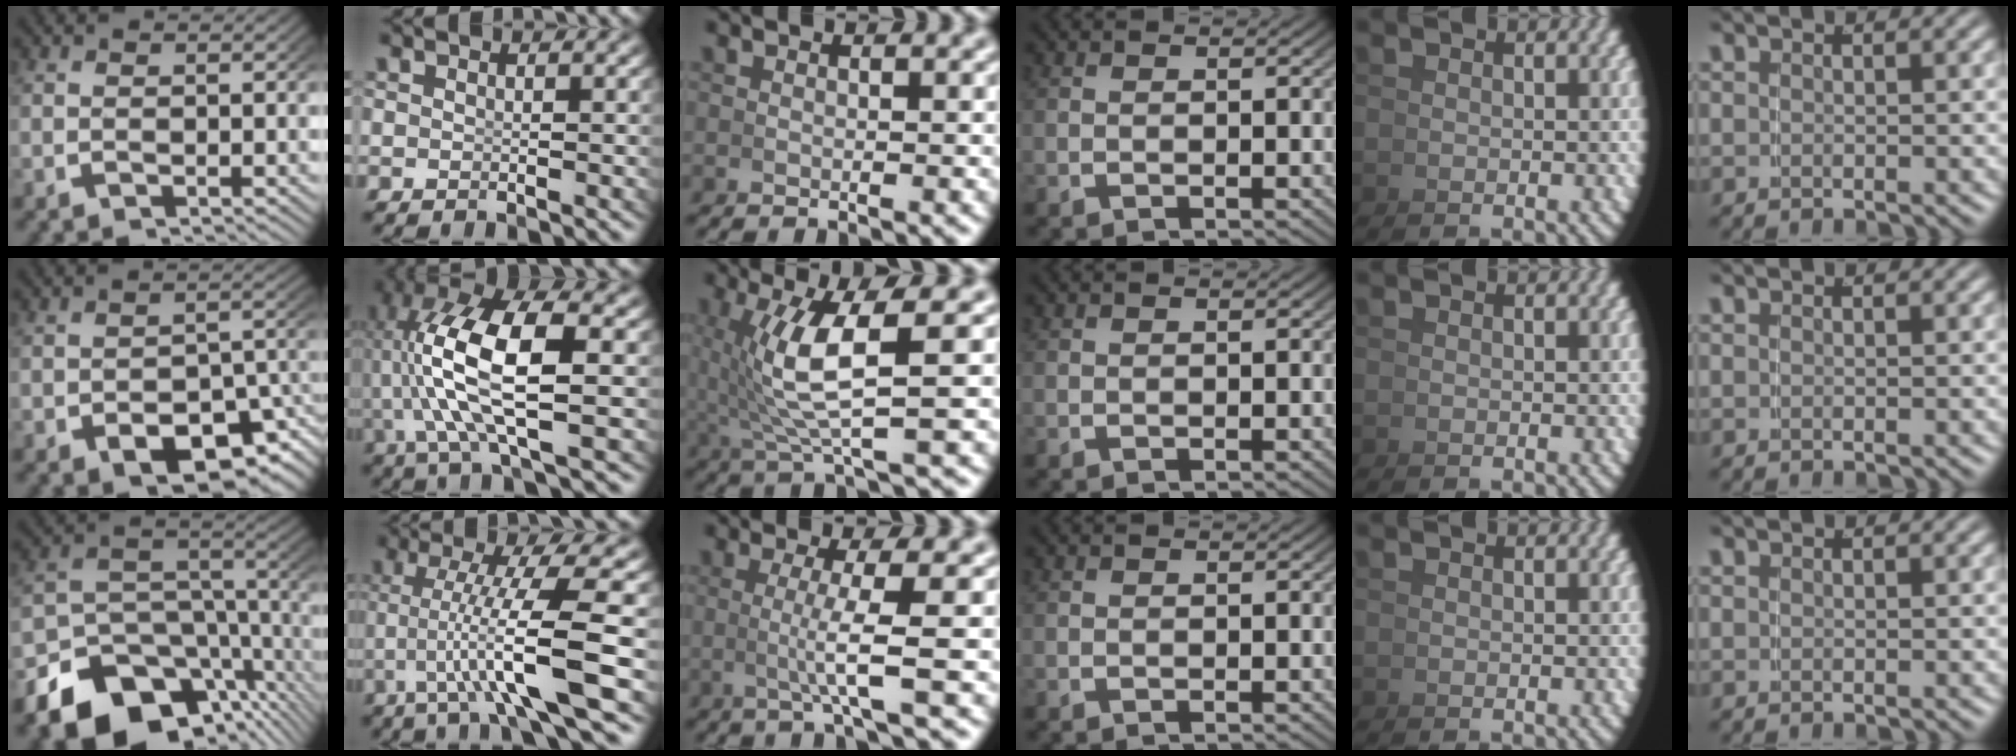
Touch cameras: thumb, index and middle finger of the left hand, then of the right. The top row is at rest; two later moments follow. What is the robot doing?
{"motion": "grasp_and_lifting", "object": "whiteboard"}